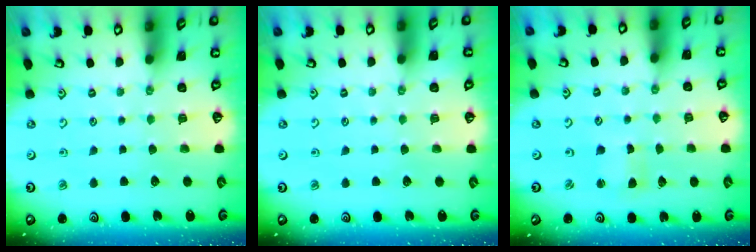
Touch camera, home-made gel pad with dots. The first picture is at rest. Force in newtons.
{"total": 0.0}
{"total": 2.0, "press": 2.0, "slide": 0.3}